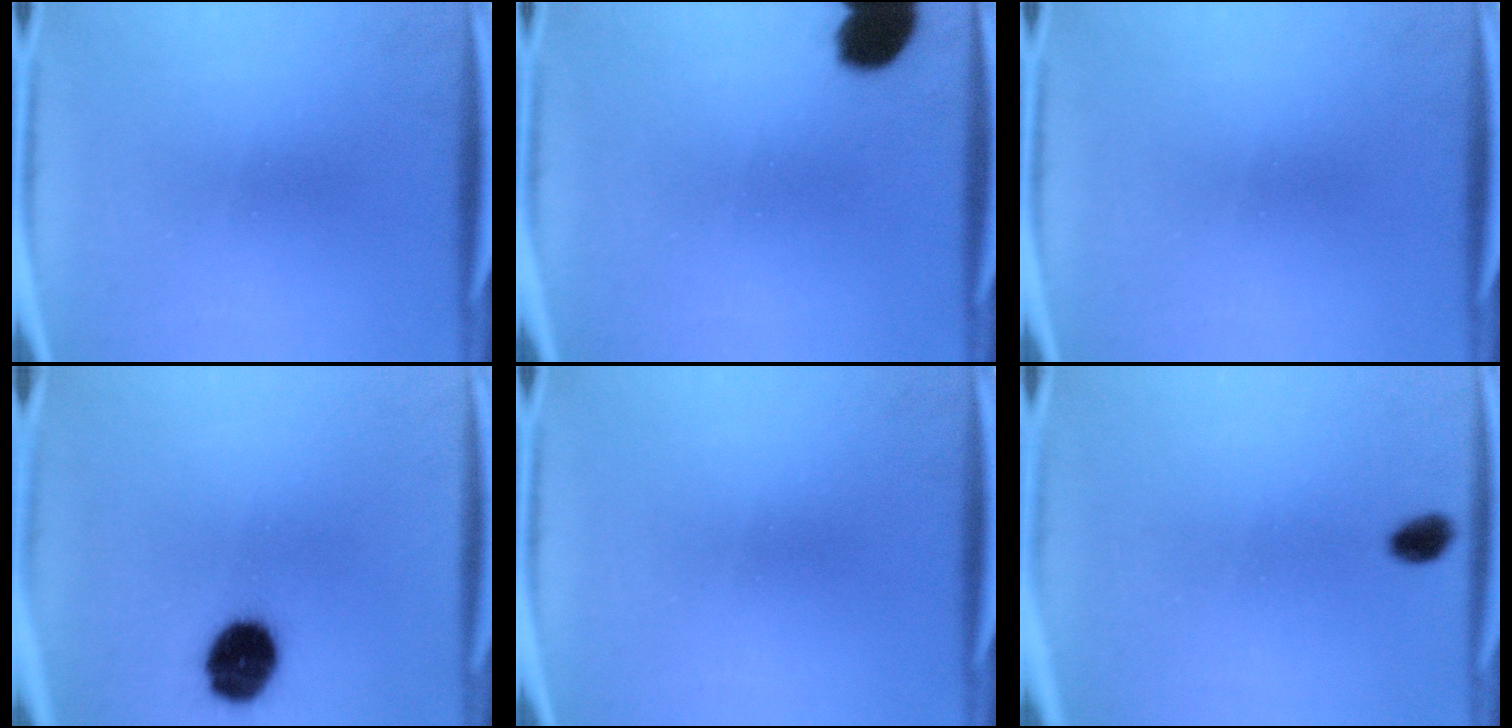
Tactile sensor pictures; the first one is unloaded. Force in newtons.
{"total": 8.7}
{"total": 0.0}
{"total": 12.2}
{"total": 0.0}
{"total": 2.7}